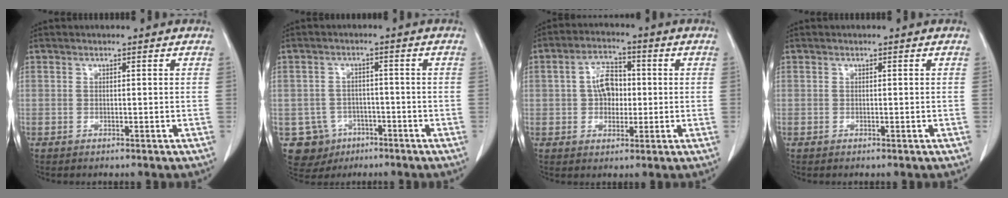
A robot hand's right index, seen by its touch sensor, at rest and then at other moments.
{"total": 6.7, "force": [-2.9, 6.0, 0.6], "torque": [-0.016, 0.009, -0.036]}
{"total": 6.1, "force": [0.2, 3.9, 4.6], "torque": [-0.086, 0.017, 0.002]}
{"total": 0.0}